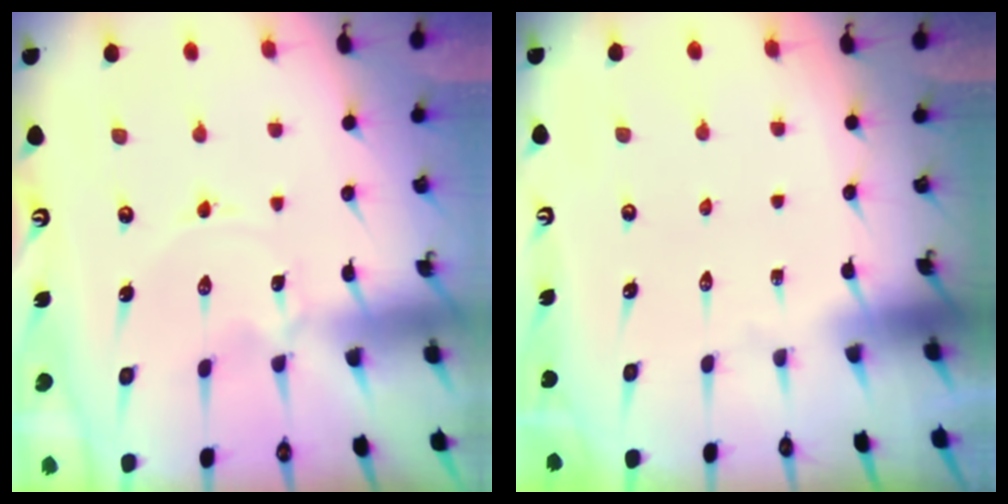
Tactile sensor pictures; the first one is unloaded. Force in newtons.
{"total": 0.0}